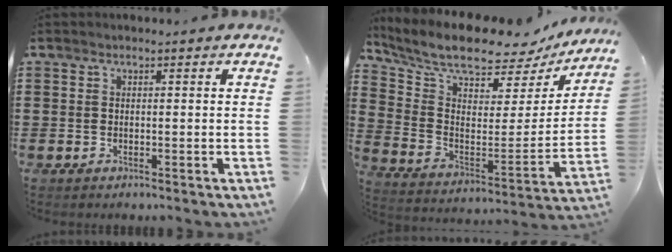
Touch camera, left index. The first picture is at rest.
{"total": 9.2, "force": [8.3, 2.1, 3.3], "torque": [-0.101, -0.065, 0.141]}